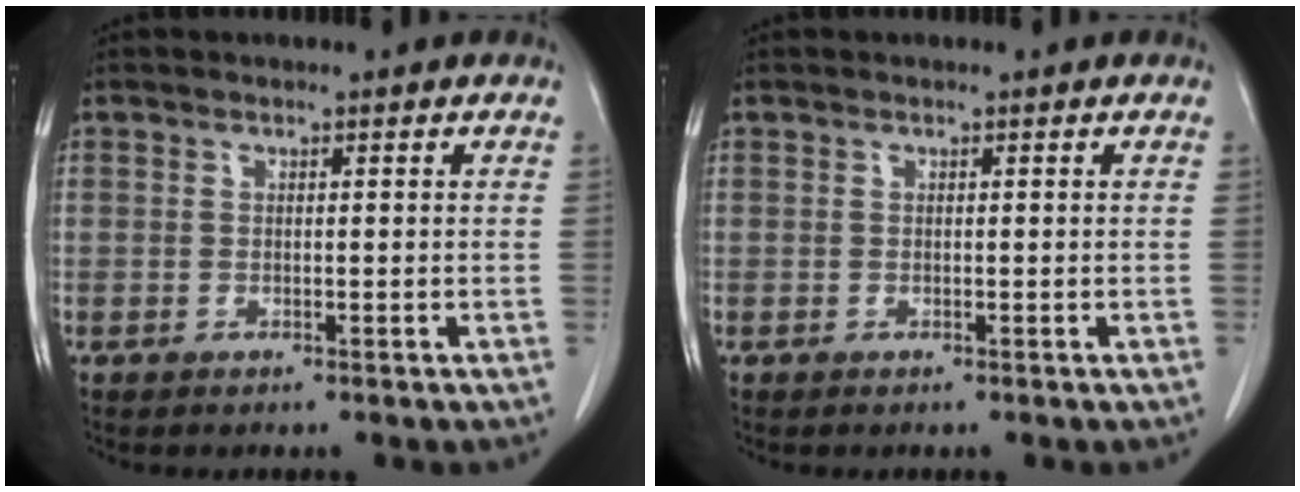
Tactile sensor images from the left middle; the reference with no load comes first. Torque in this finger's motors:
{"motor_torque": [0.06, -0.06, -0.03, 0.00]}